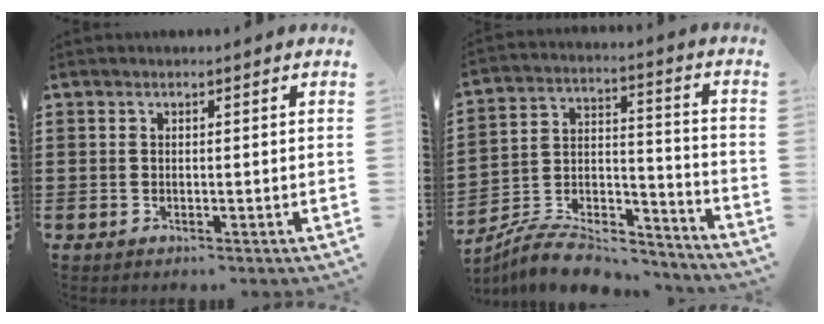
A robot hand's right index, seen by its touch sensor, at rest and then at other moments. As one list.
[{"total": 9.2, "force": [-8.4, 2.5, 2.7], "torque": [-0.036, 0.025, -0.162]}]